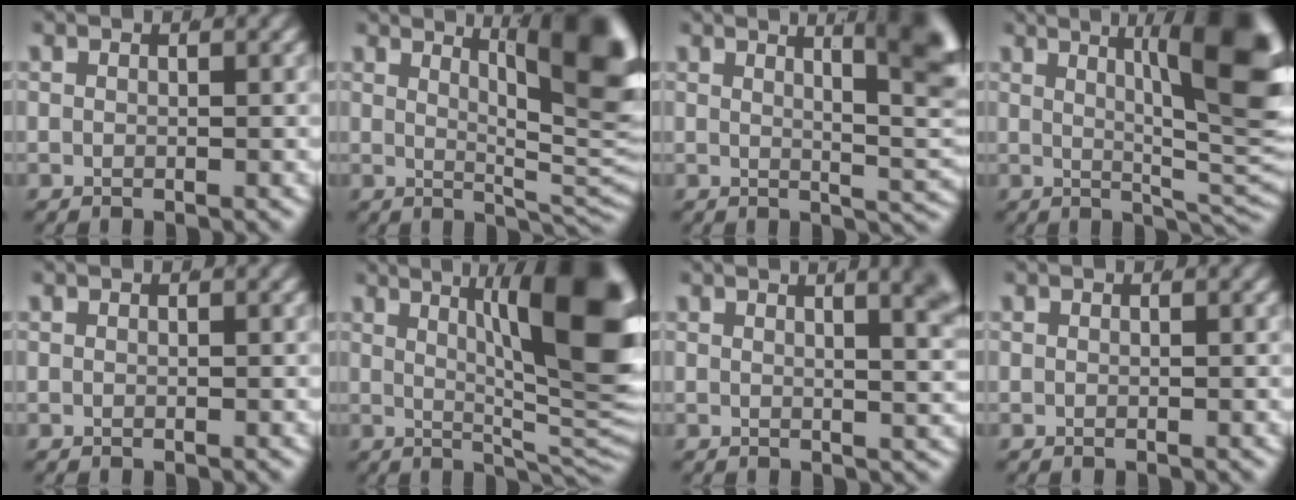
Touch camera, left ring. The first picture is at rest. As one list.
[{"total": 12.2, "force": [3.1, 4.5, 10.9], "torque": [-0.095, 0.003, 0.043]}, {"total": 9.9, "force": [3.2, 3.4, 8.8], "torque": [-0.076, 0.005, 0.046]}, {"total": 14.3, "force": [3.7, 5.0, 12.8], "torque": [-0.125, 0.022, 0.045]}, {"total": 0.0}, {"total": 16.1, "force": [3.8, 5.8, 14.5], "torque": [-0.147, 0.012, 0.049]}, {"total": 6.1, "force": [3.1, 1.8, 4.9], "torque": [-0.040, 0.014, 0.041]}, {"total": 0.0}]